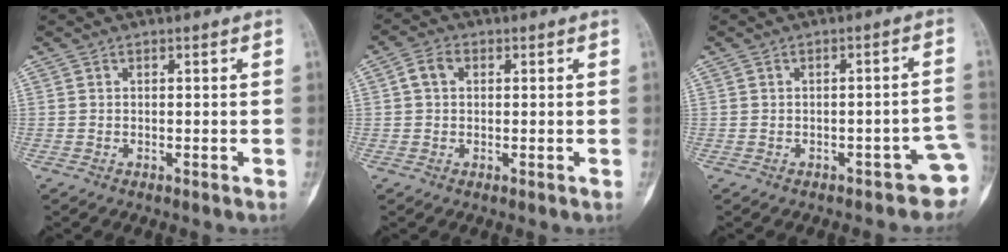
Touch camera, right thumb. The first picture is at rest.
{"total": 3.3, "force": [0.7, 2.4, 2.2], "torque": [-0.041, 0.012, 0.010]}
{"total": 4.7, "force": [-2.3, 2.1, 3.5], "torque": [-0.021, 0.027, -0.026]}